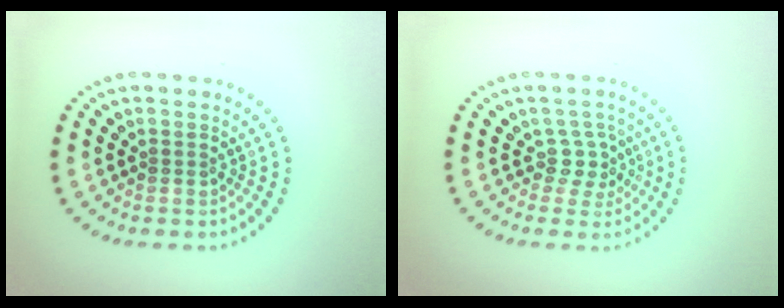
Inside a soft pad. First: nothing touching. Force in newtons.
{"total": 2.1, "press": 1.6, "slide": 1.4}